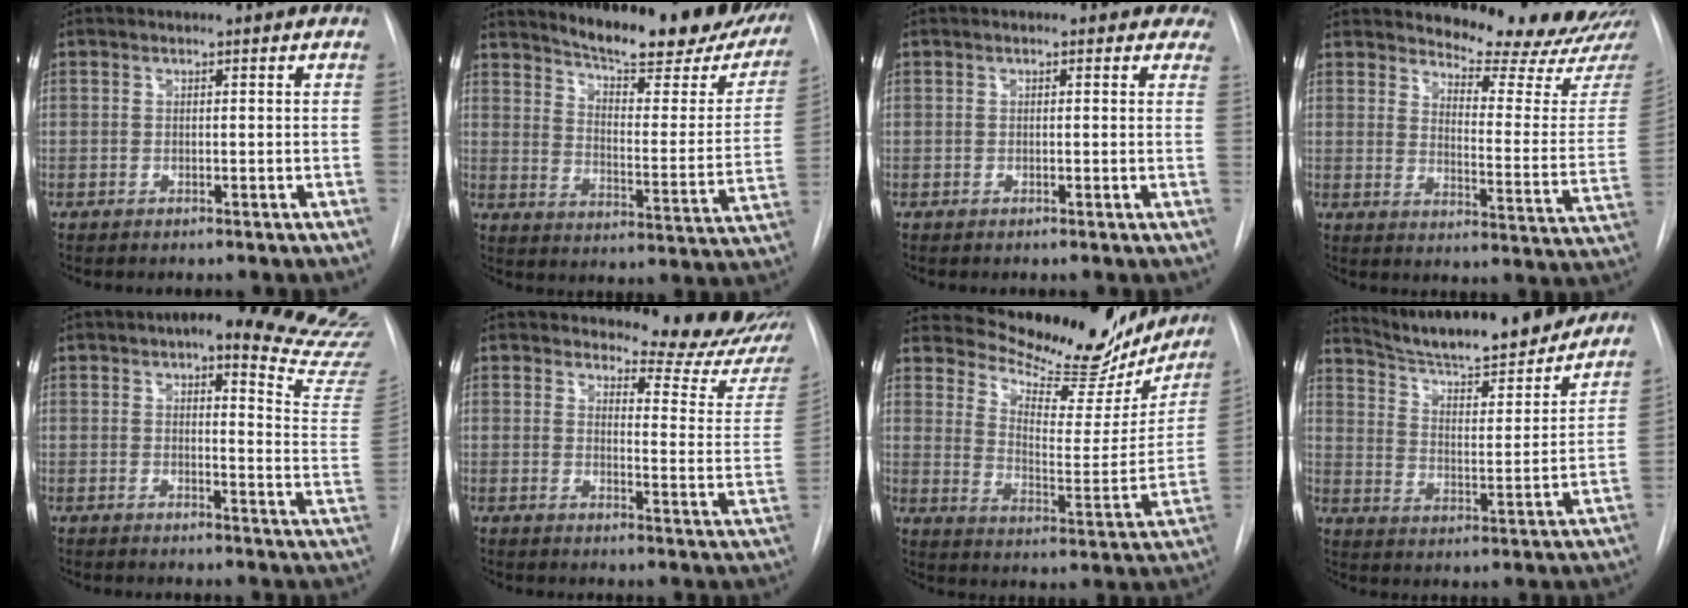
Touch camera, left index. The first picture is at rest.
{"total": 24.8, "force": [20.9, 5.2, 12.2], "torque": [-0.167, -0.058, 0.260]}
{"total": 3.7, "force": [2.8, 2.0, 1.3], "torque": [0.007, 0.002, 0.017]}
{"total": 16.5, "force": [15.9, 0.7, 4.3], "torque": [-0.050, -0.111, 0.189]}
{"total": 22.5, "force": [19.3, 3.1, 11.1], "torque": [-0.121, -0.085, 0.203]}
{"total": 14.9, "force": [14.5, 0.7, 3.1], "torque": [-0.024, -0.117, 0.152]}
{"total": 22.1, "force": [19.5, 6.7, 7.8], "torque": [-0.107, -0.035, 0.259]}
{"total": 20.6, "force": [18.6, 2.6, 8.3], "torque": [-0.133, -0.016, 0.272]}